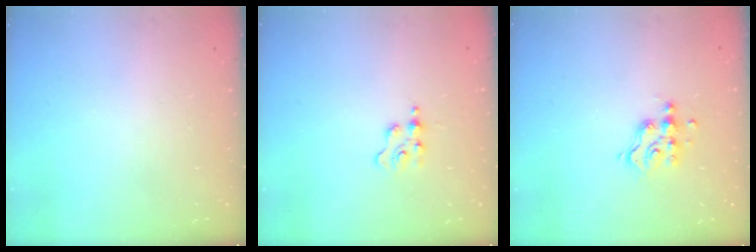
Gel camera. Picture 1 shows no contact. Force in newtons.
{"total": 1.8, "press": 1.8, "slide": 0.3}
{"total": 7.3, "press": 7.2, "slide": 0.5}